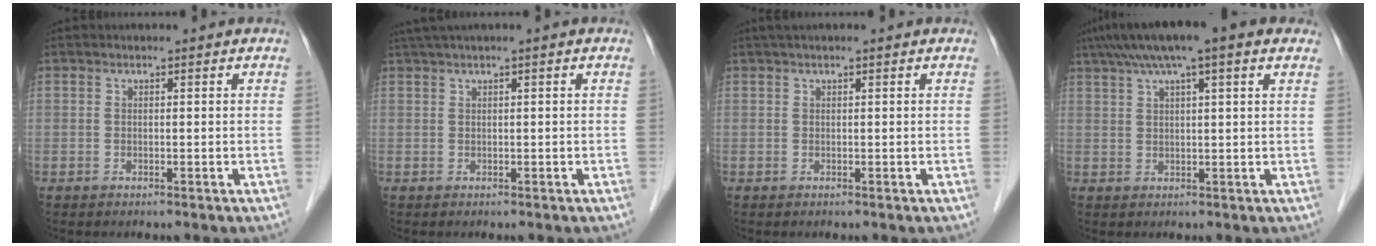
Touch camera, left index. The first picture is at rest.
{"total": 2.0, "force": [1.1, -0.2, 1.6], "torque": [-0.041, 0.020, 0.027]}
{"total": 1.4, "force": [1.2, 0.1, 0.9], "torque": [-0.014, 0.023, 0.023]}
{"total": 11.1, "force": [7.2, 1.3, 8.4], "torque": [-0.134, 0.047, 0.106]}